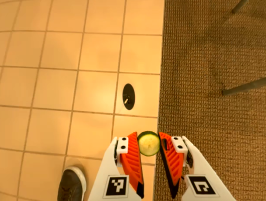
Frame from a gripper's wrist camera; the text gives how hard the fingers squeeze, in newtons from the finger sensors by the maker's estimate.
{"total": 8.0, "left": 7.7, "right": 8.4}